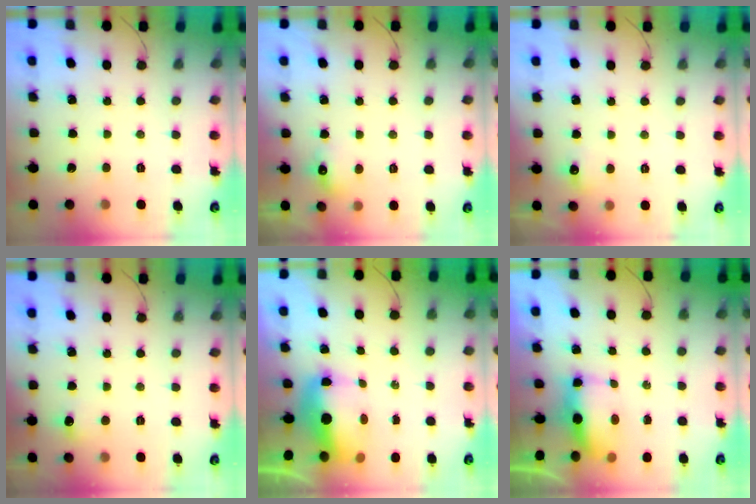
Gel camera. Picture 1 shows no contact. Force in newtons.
{"total": 5.3, "press": 5.1, "slide": 1.5}
{"total": 4.6, "press": 4.4, "slide": 1.3}
{"total": 5.1, "press": 4.9, "slide": 1.4}
{"total": 9.8, "press": 9.5, "slide": 2.1}
{"total": 7.1, "press": 7.0, "slide": 0.8}